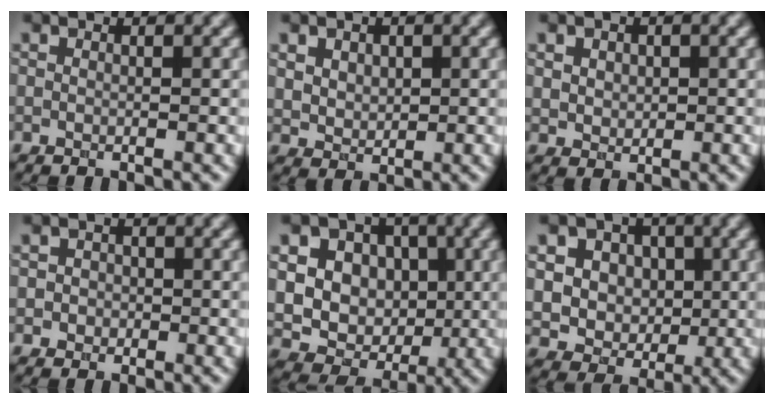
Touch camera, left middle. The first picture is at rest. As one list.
[{"total": 2.7, "force": [1.1, 2.0, 1.4], "torque": [-0.033, 0.005, 0.021]}, {"total": 2.0, "force": [0.7, 1.6, 0.9], "torque": [-0.019, 0.003, 0.014]}, {"total": 1.6, "force": [-0.1, 1.6, 0.5], "torque": [0.010, -0.003, -0.011]}, {"total": 16.0, "force": [3.0, 14.2, 6.8], "torque": [-0.142, 0.035, 0.045]}, {"total": 7.6, "force": [1.6, 6.6, 3.4], "torque": [-0.059, 0.016, 0.021]}]